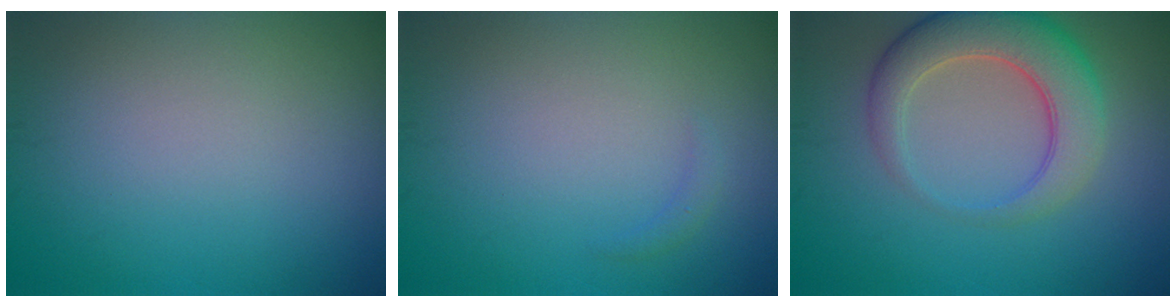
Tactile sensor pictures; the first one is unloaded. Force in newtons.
{"total": 0.7, "press": 0.7, "slide": 0.1}
{"total": 6.4, "press": 6.4, "slide": 0.2}